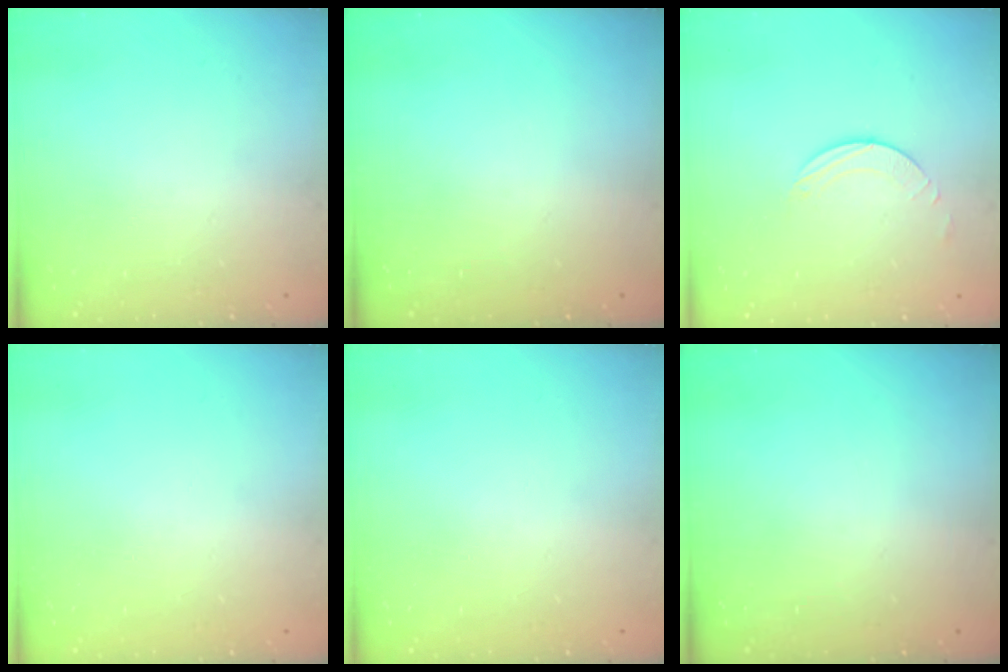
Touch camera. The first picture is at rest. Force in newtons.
{"total": 0.0}
{"total": 2.0, "press": 2.0, "slide": 0.2}
{"total": 0.0}
{"total": 0.0}
{"total": 0.0}